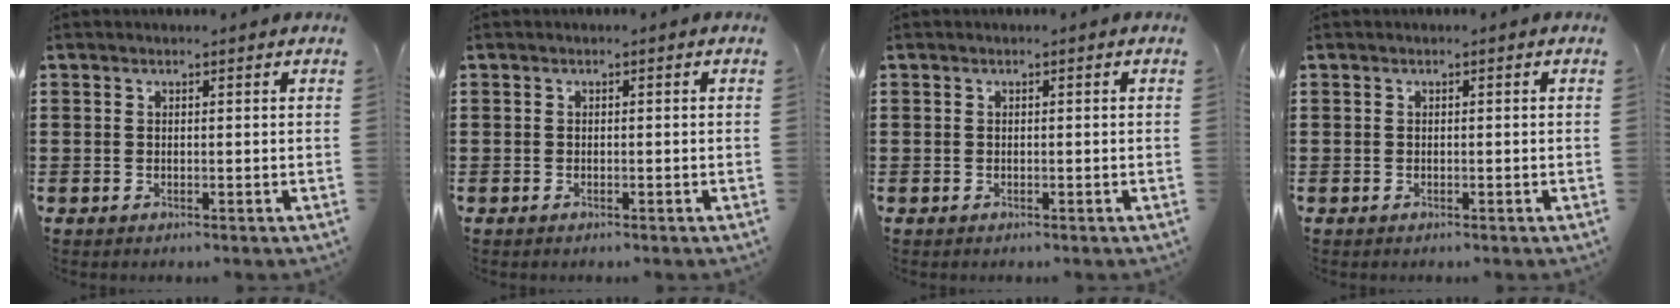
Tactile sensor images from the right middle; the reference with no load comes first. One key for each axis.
{"total": 0.0}
{"total": 0.0}
{"total": 0.0}